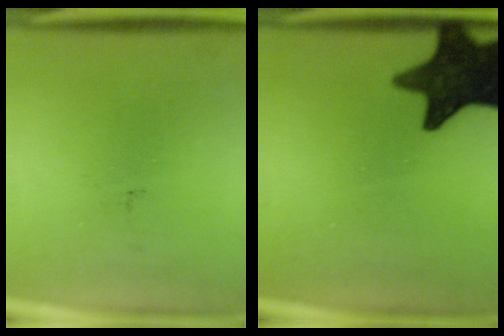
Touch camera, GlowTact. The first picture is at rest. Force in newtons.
{"total": 14.8}